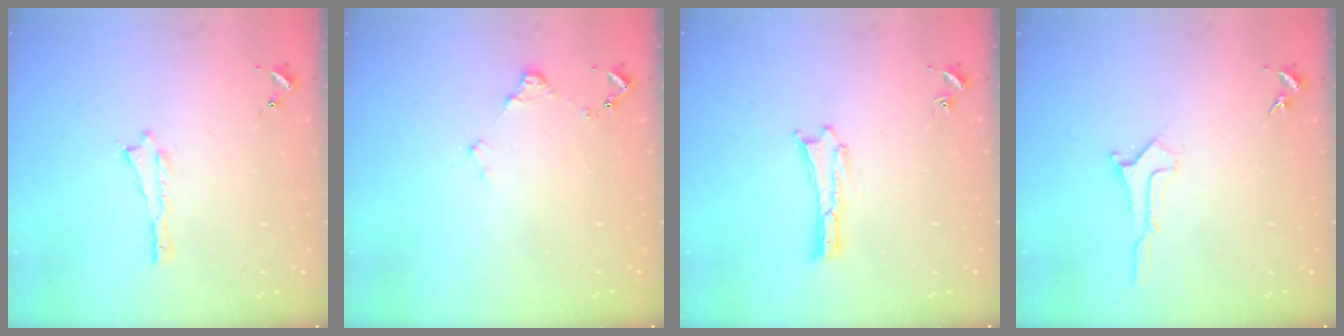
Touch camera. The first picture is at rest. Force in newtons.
{"total": 1.2, "press": 1.2, "slide": 0.2}
{"total": 0.0}
{"total": 1.0, "press": 1.0, "slide": 0.0}